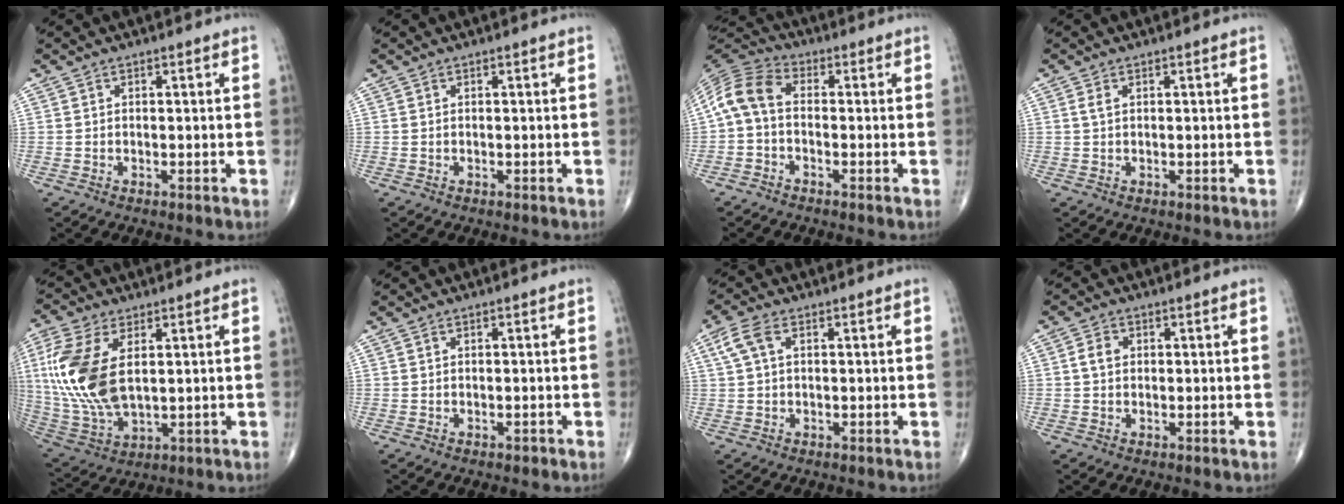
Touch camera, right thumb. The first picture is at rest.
{"total": 0.0}
{"total": 8.1, "force": [-0.8, 5.0, 6.3], "torque": [-0.126, 0.025, -0.034]}
{"total": 1.3, "force": [0.3, 0.5, 1.1], "torque": [-0.030, 0.004, 0.007]}
{"total": 17.0, "force": [3.1, 9.1, 14.1], "torque": [-0.315, -0.013, 0.067]}
{"total": 0.6, "force": [-0.2, 0.4, 0.4], "torque": [-0.003, 0.001, -0.005]}
{"total": 4.4, "force": [1.3, 2.4, 3.5], "torque": [-0.091, 0.019, 0.027]}
{"total": 2.8, "force": [0.4, 2.1, 1.9], "torque": [-0.036, 0.006, 0.006]}